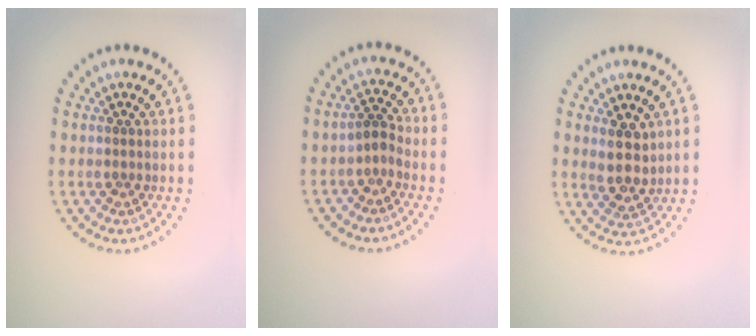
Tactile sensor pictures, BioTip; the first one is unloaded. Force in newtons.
{"total": 1.4, "press": 1.0, "slide": 1.0}
{"total": 2.9, "press": 2.6, "slide": 1.1}